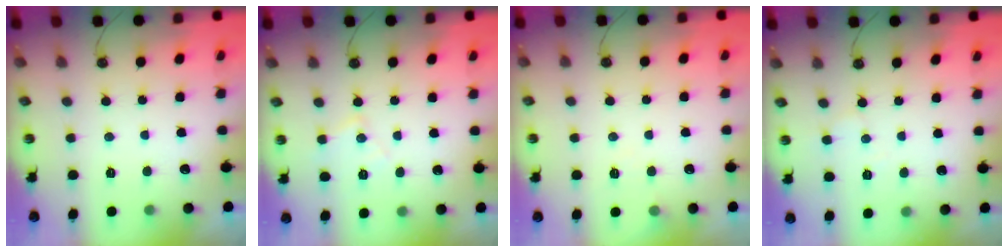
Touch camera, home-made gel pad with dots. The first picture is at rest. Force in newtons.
{"total": 6.9, "press": 6.9, "slide": 0.5}
{"total": 4.8, "press": 4.8, "slide": 0.8}
{"total": 3.4, "press": 3.4, "slide": 0.5}